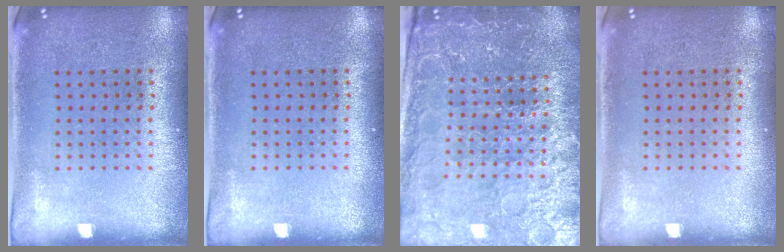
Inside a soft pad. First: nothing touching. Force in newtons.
{"total": 0.0}
{"total": 5.2, "press": 4.8, "slide": 1.9}
{"total": 0.0}